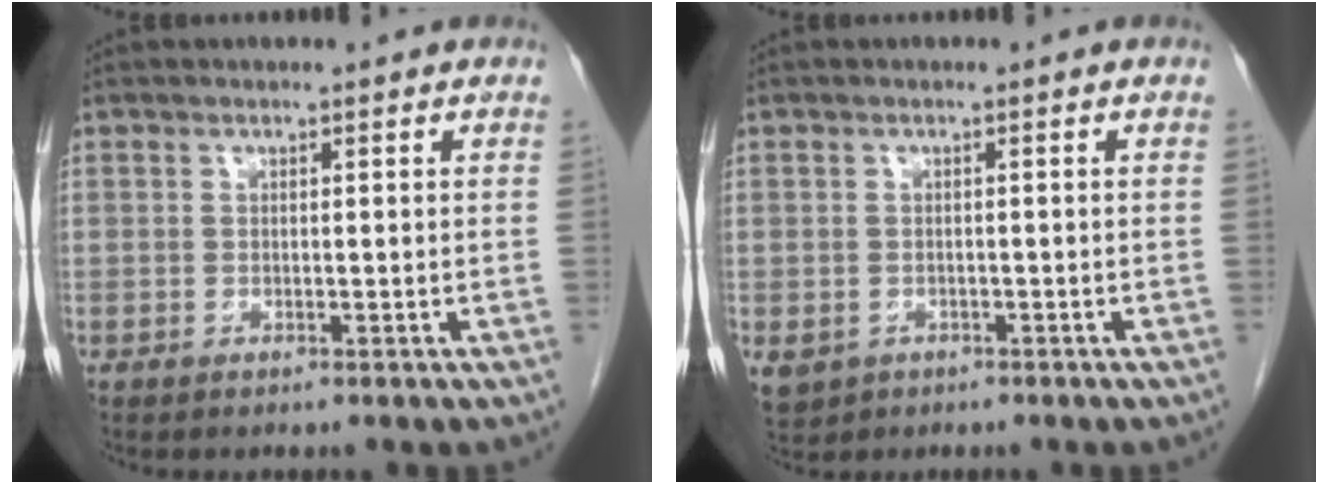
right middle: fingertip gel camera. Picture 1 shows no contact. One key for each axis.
{"total": 4.0, "fx": -1.9, "fy": 3.4, "fz": 1.1, "tx": -0.023, "ty": -0.001, "tz": -0.024}